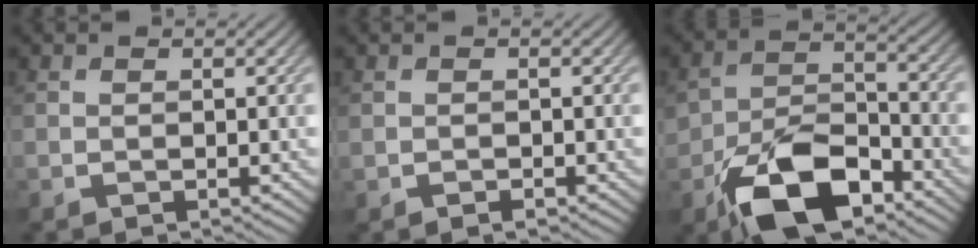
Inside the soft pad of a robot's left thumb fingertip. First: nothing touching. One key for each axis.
{"total": 0.9, "fx": -0.6, "fy": 0.4, "fz": 0.5, "tx": -0.011, "ty": -0.002, "tz": -0.008}
{"total": 11.9, "fx": -6.9, "fy": 6.1, "fz": 7.6, "tx": -0.148, "ty": -0.010, "tz": -0.128}